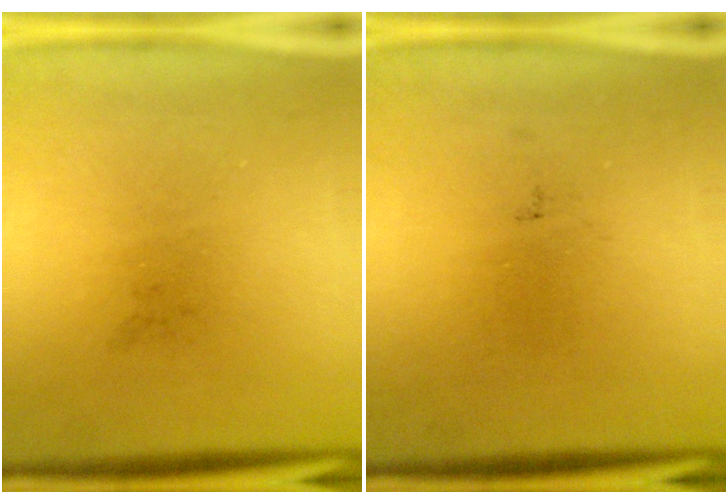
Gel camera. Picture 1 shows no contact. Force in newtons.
{"total": 0.0}